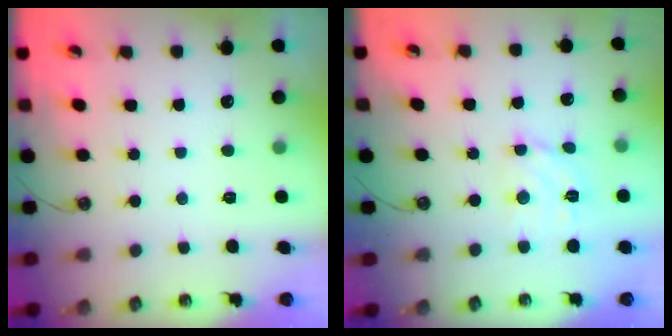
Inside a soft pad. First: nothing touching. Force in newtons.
{"total": 6.6, "press": 6.5, "slide": 0.7}